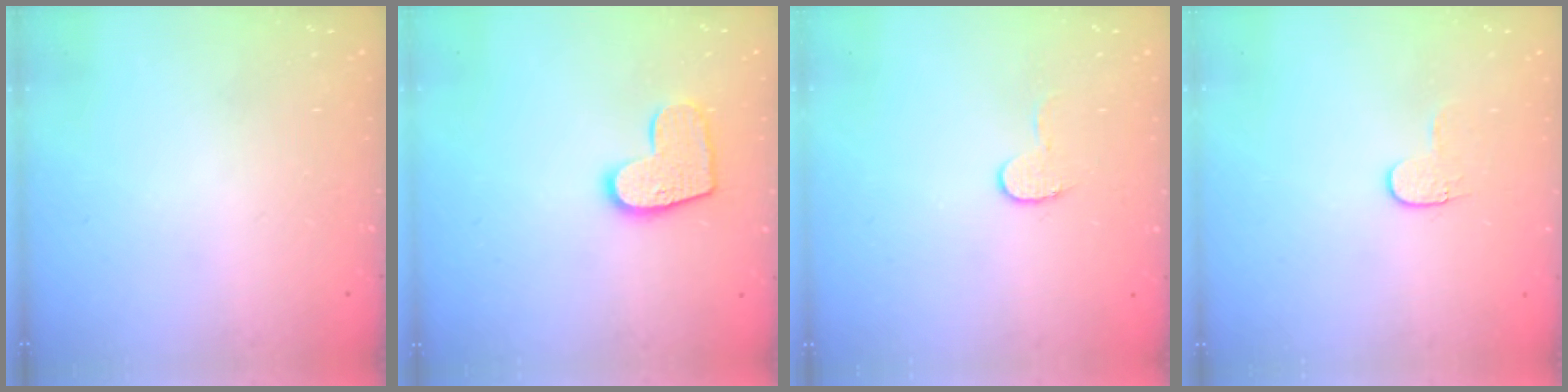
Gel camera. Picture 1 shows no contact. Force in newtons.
{"total": 11.6, "press": 11.5, "slide": 0.5}
{"total": 6.2, "press": 6.1, "slide": 0.6}
{"total": 4.1, "press": 4.1, "slide": 0.4}